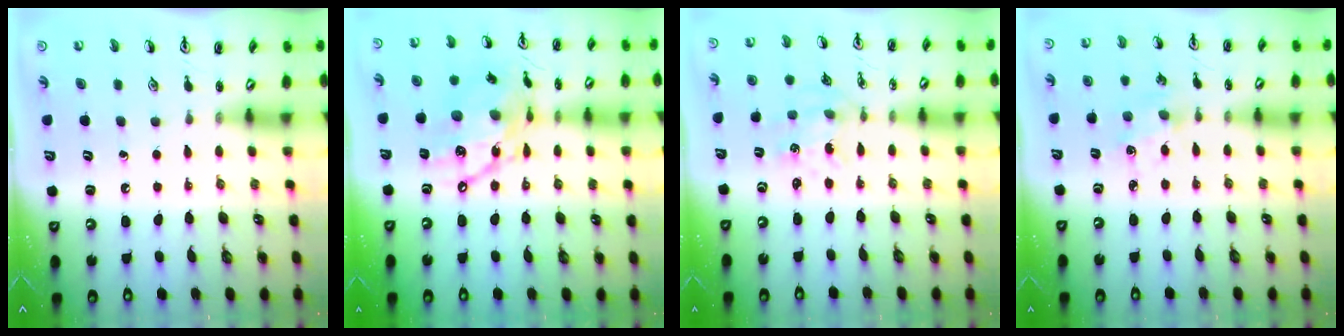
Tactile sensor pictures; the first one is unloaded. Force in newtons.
{"total": 17.9, "press": 17.8, "slide": 1.8}
{"total": 1.1, "press": 1.1, "slide": 0.1}
{"total": 2.7, "press": 2.6, "slide": 0.3}